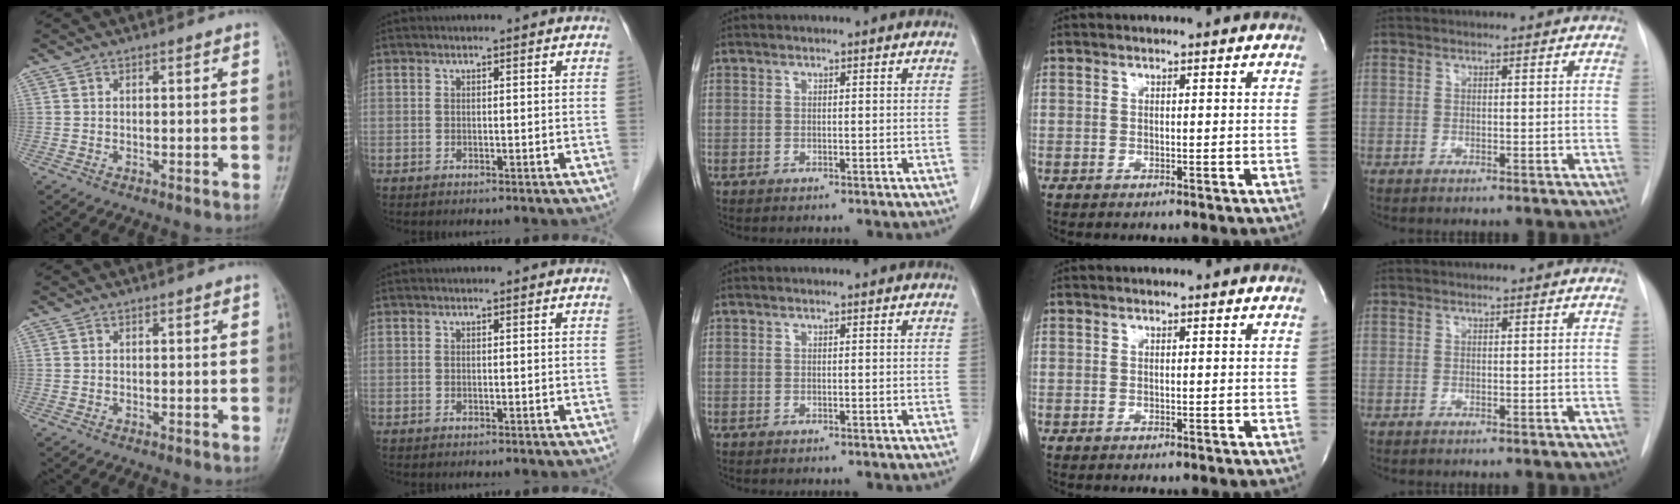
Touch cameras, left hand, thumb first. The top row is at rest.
{}